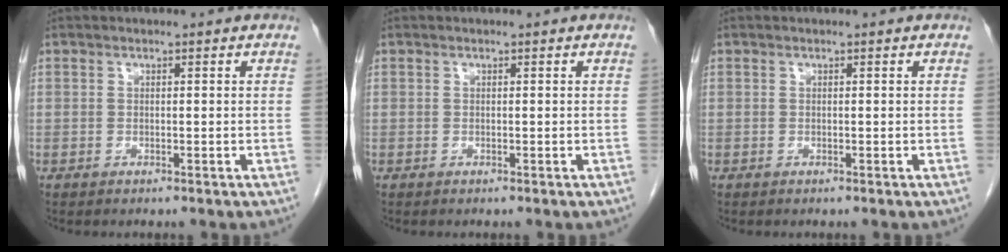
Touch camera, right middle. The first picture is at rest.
{"total": 0.0}
{"total": 0.0}